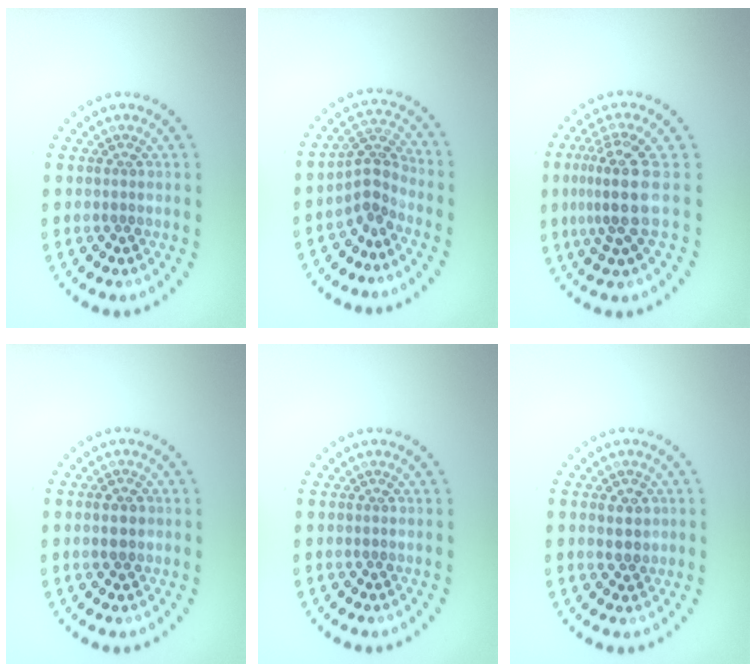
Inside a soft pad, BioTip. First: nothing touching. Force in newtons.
{"total": 2.7, "press": 1.9, "slide": 1.9}
{"total": 4.1, "press": 3.0, "slide": 2.7}
{"total": 1.6, "press": 1.6, "slide": 0.1}
{"total": 0.0}
{"total": 1.9, "press": 1.8, "slide": 0.6}